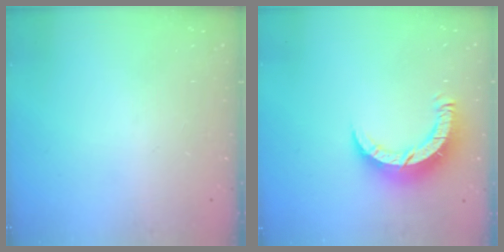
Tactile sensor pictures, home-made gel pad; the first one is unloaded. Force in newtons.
{"total": 9.4, "press": 9.4, "slide": 0.7}